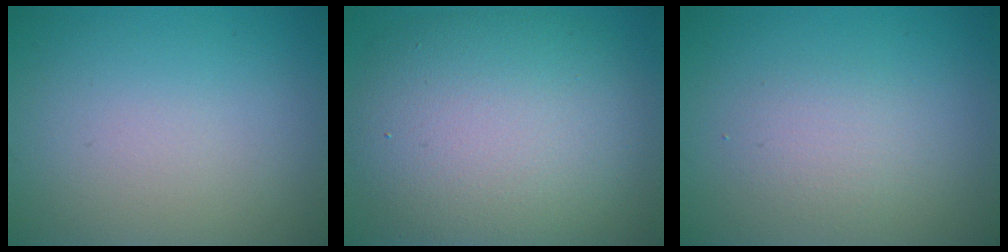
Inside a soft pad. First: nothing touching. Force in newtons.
{"total": 10.8, "press": 10.8, "slide": 1.0}
{"total": 1.8, "press": 1.8, "slide": 0.1}